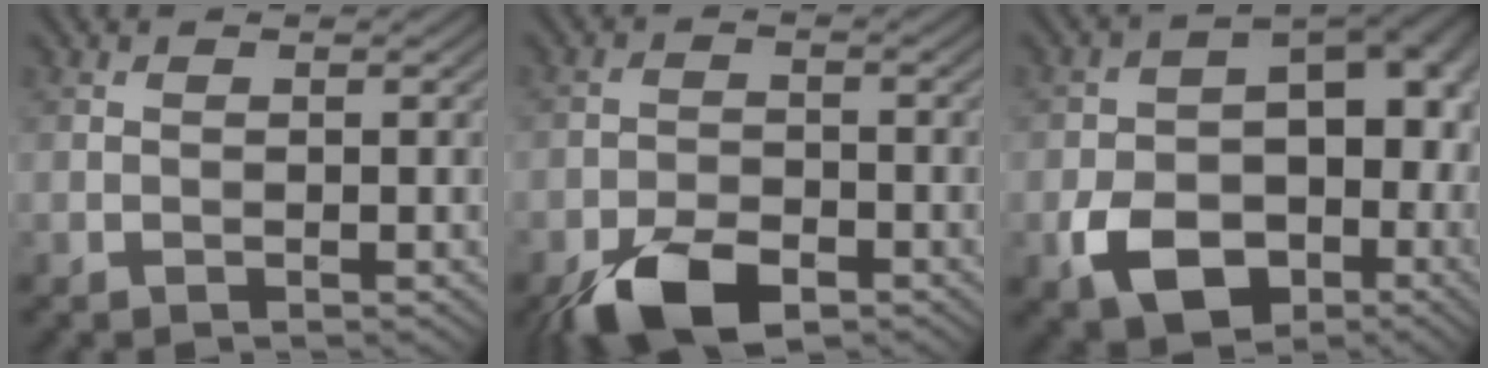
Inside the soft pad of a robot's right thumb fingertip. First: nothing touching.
{"total": 8.0, "force": [-5.1, 3.5, 5.1], "torque": [-0.093, -0.009, -0.098]}
{"total": 14.7, "force": [-4.6, 9.8, 9.9], "torque": [-0.141, -0.033, -0.073]}